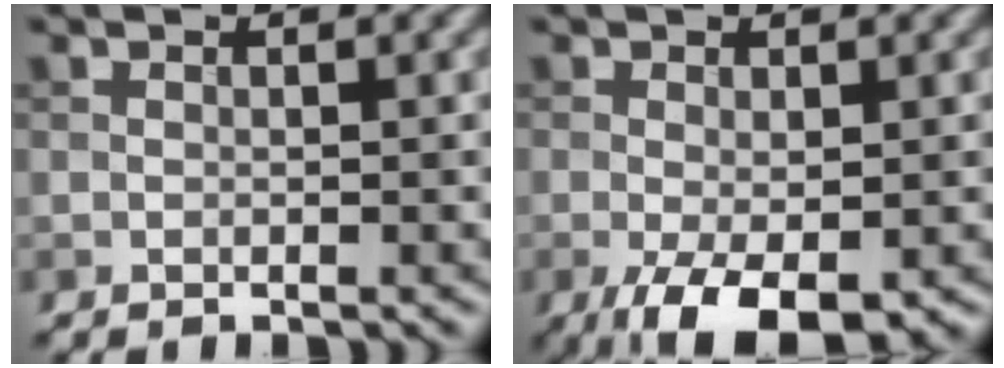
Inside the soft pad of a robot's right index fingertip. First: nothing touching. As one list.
[{"total": 6.0, "force": [-2.6, 2.6, 4.7], "torque": [-0.095, -0.020, -0.035]}]